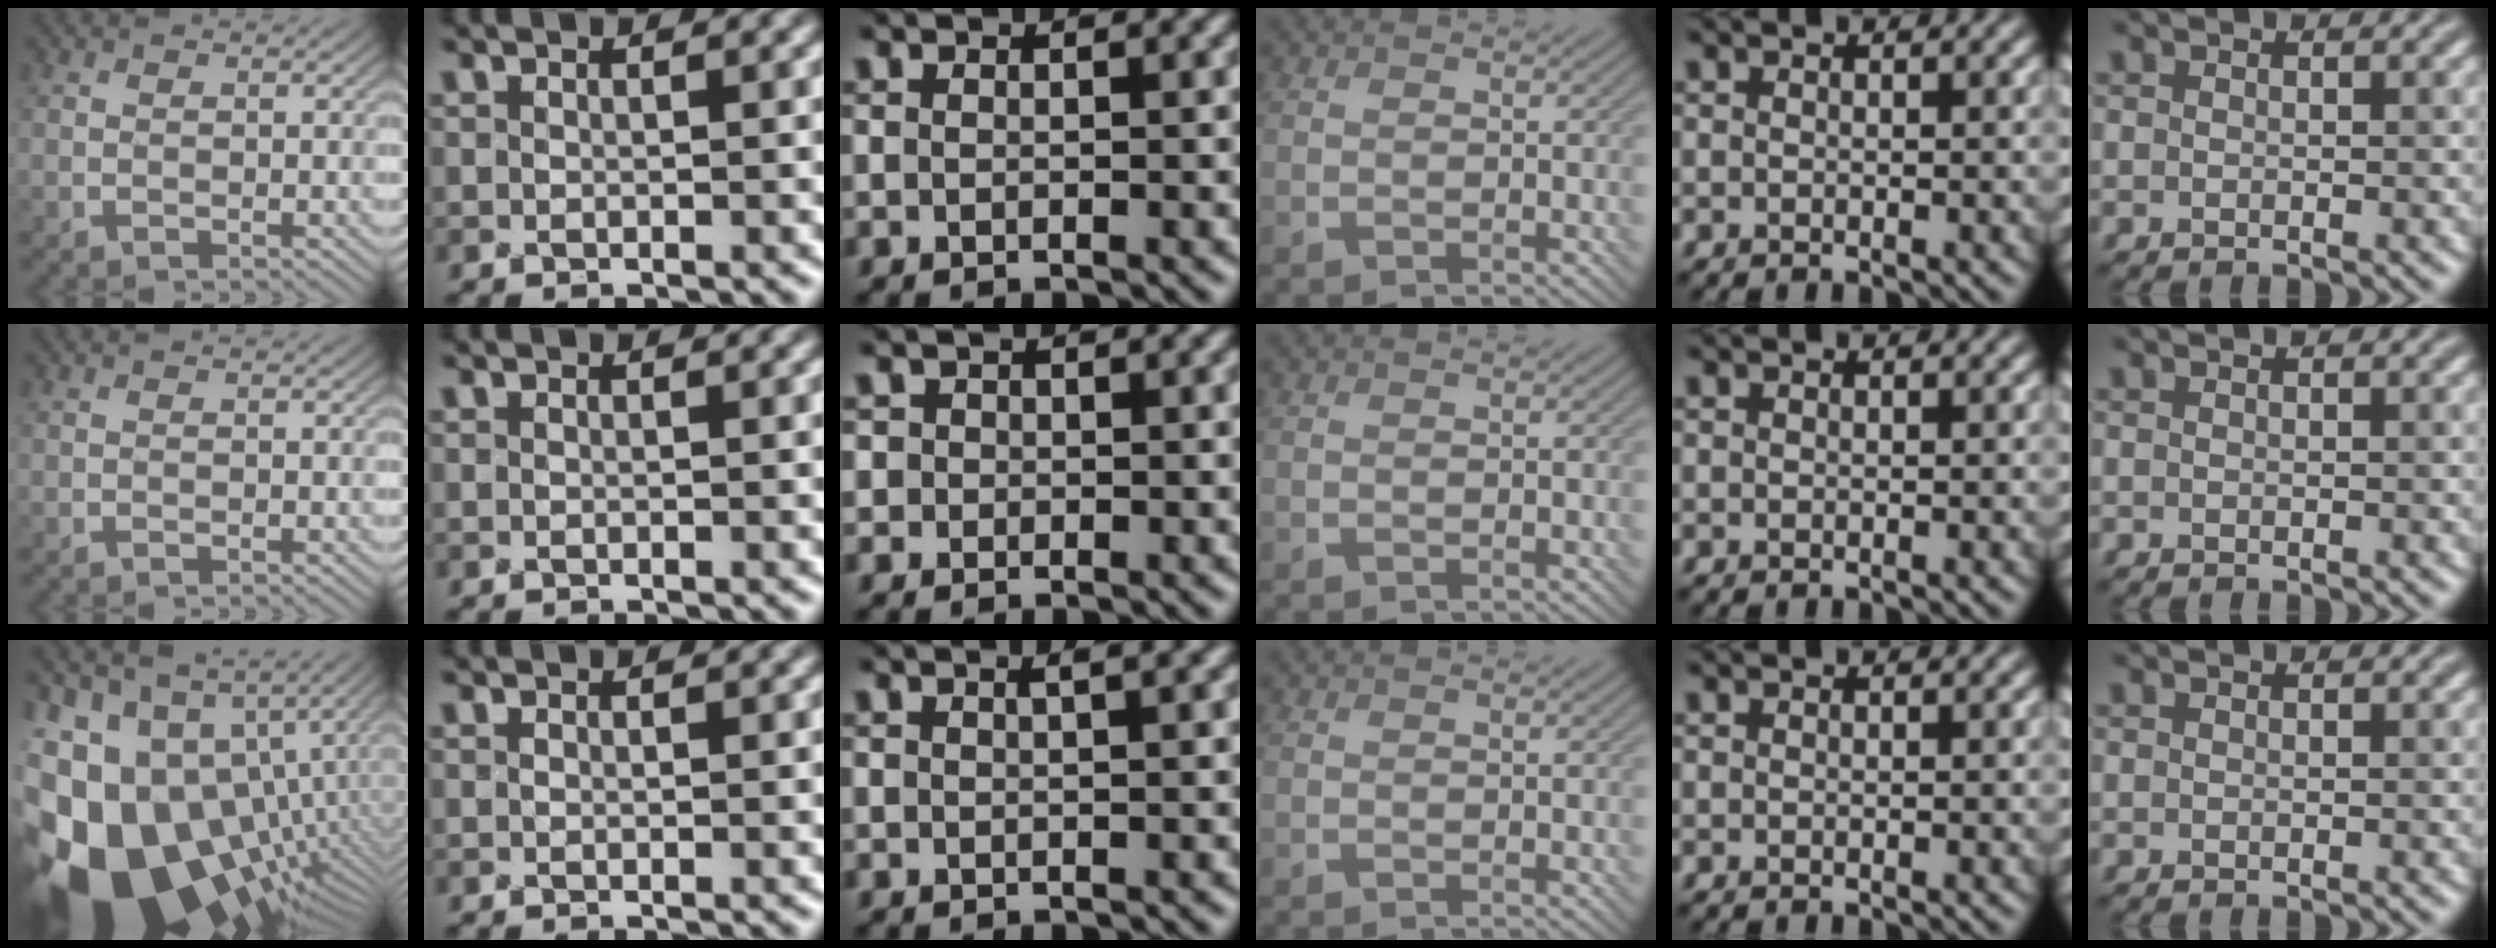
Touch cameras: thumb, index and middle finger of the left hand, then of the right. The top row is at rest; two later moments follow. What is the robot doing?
{"motion": "screw", "object": "bottle cap"}